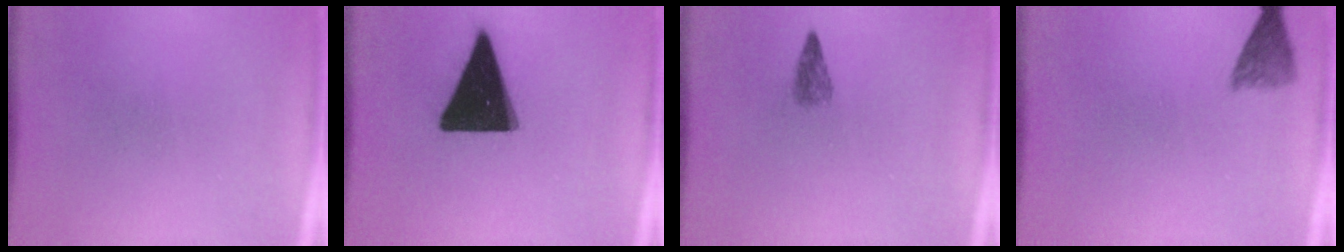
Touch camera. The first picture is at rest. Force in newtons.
{"total": 19.8}
{"total": 1.8}
{"total": 2.8}